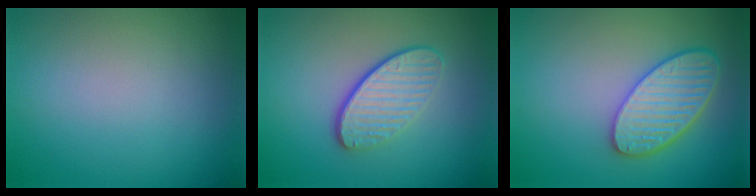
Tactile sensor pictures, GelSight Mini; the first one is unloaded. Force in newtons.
{"total": 4.2, "press": 3.1, "slide": 2.8}
{"total": 5.1, "press": 4.7, "slide": 2.0}